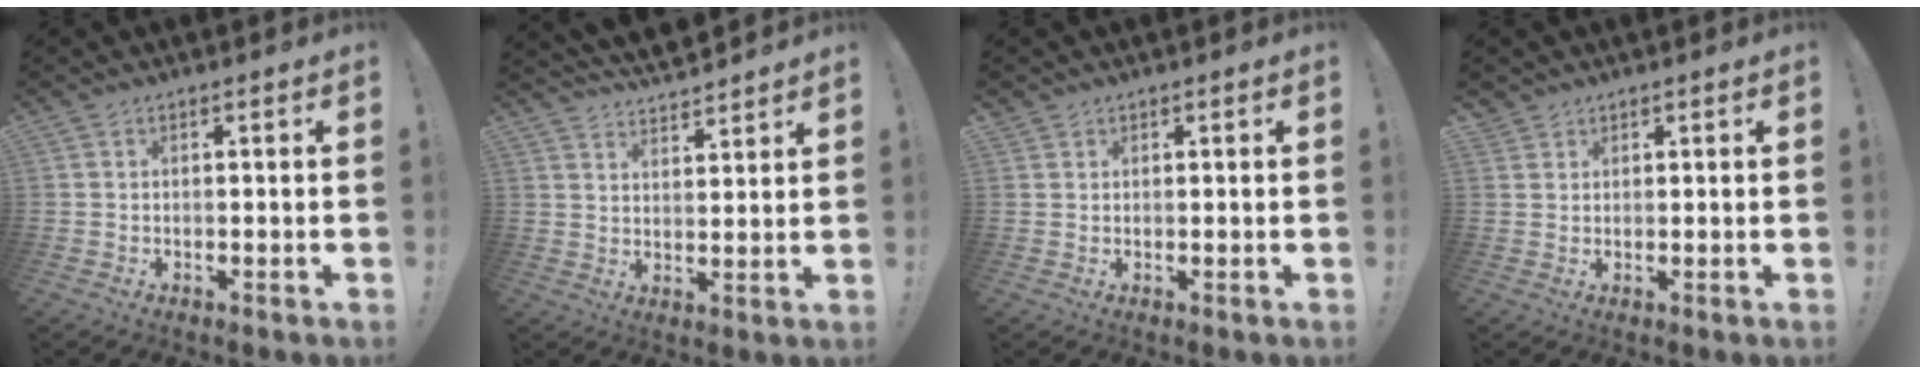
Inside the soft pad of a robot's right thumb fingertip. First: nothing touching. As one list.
[{"total": 6.1, "force": [5.6, 1.6, 1.5], "torque": [-0.026, -0.046, 0.103]}, {"total": 1.3, "force": [1.1, 0.7, 0.1], "torque": [0.002, -0.006, 0.021]}, {"total": 1.9, "force": [1.7, 0.9, 0.1], "torque": [0.001, -0.010, 0.032]}]